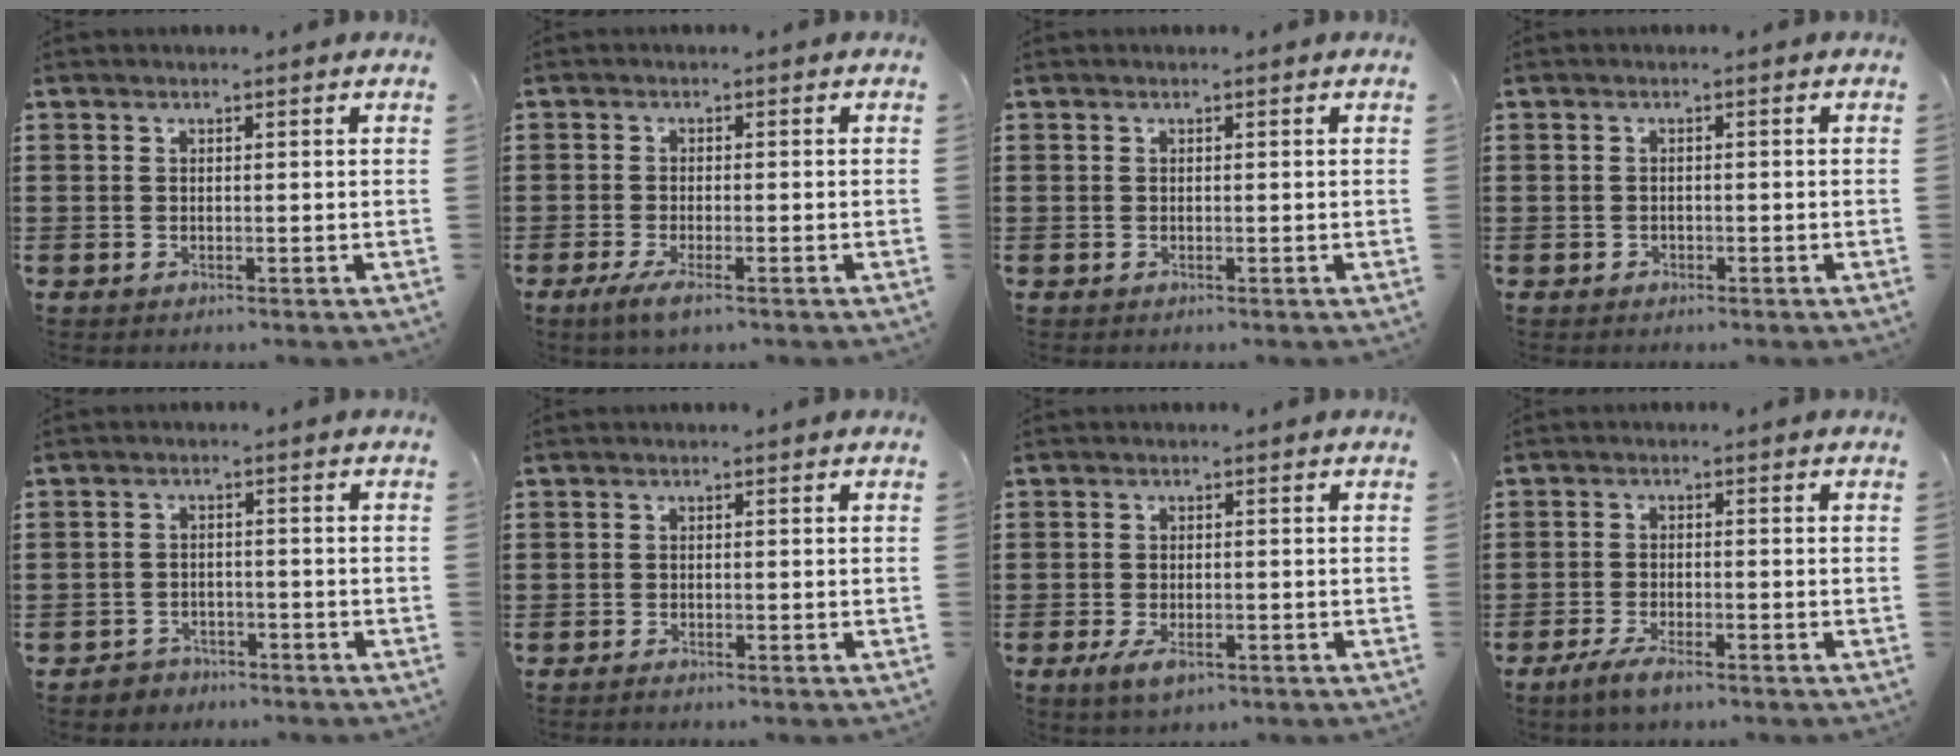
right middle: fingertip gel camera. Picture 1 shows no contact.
{"total": 2.7, "force": [-1.6, 0.3, 2.1], "torque": [-0.050, -0.008, -0.031]}
{"total": 0.0}
{"total": 0.6, "force": [-0.3, 0.4, 0.1], "torque": [-0.003, 0.001, -0.008]}
{"total": 2.3, "force": [-2.2, 0.7, -0.2], "torque": [-0.004, 0.000, -0.048]}
{"total": 0.6, "force": [-0.6, 0.1, 0.2], "torque": [-0.006, -0.003, -0.011]}
{"total": 2.9, "force": [-1.4, 1.2, 2.2], "torque": [-0.052, -0.005, -0.028]}
{"total": 3.2, "force": [-2.4, 0.6, 2.1], "torque": [-0.049, -0.002, -0.047]}